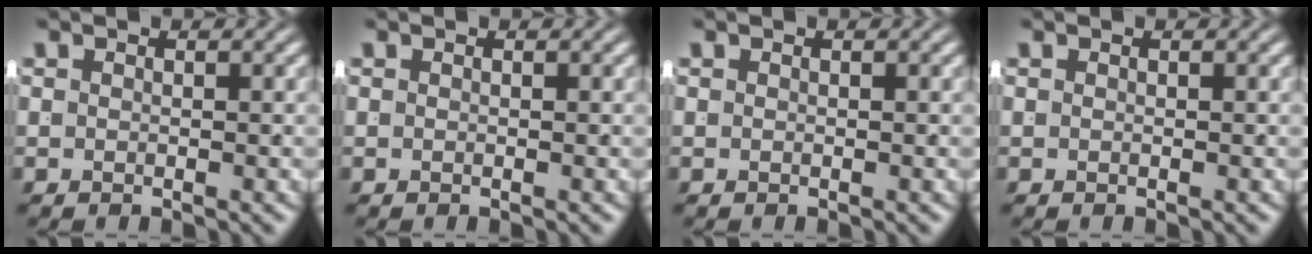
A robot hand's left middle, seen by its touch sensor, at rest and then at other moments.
{"total": 0.0}
{"total": 0.0}
{"total": 0.0}